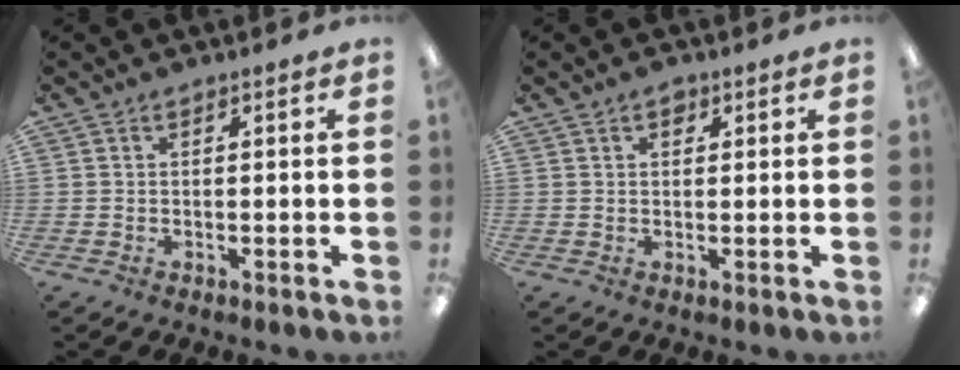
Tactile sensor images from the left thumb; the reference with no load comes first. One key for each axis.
{"total": 1.7, "fx": 1.1, "fy": 0.9, "fz": 0.8, "tx": -0.002, "ty": -0.005, "tz": 0.016}